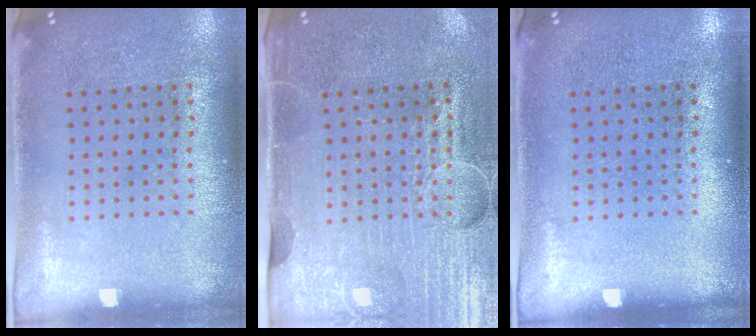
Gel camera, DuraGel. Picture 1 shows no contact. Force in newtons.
{"total": 4.5, "press": 4.0, "slide": 1.9}
{"total": 0.0}